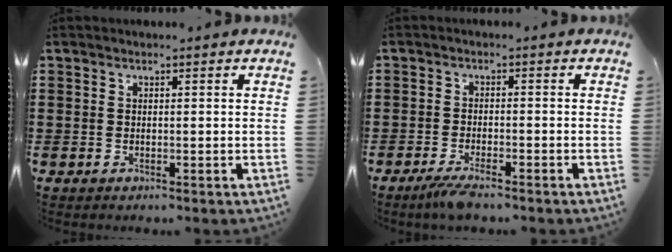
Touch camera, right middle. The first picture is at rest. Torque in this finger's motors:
{"motor_torque": [1.92, 0.21, 0.18, 0.05]}